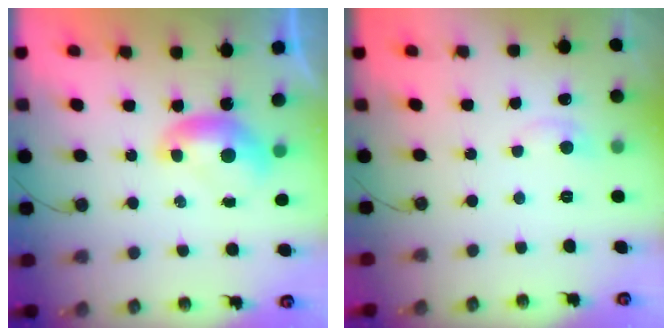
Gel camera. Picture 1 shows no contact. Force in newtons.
{"total": 0.9, "press": 0.6, "slide": 0.7}